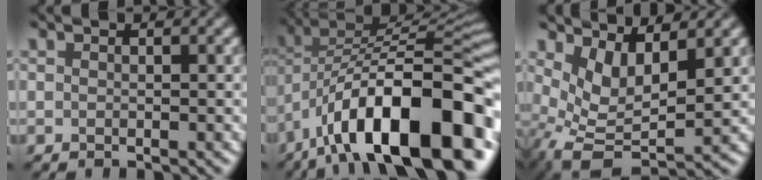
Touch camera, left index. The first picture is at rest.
{"total": 17.6, "force": [-8.5, 6.7, 13.9], "torque": [-0.189, 0.034, -0.155]}
{"total": 5.0, "force": [0.9, 2.5, 4.3], "torque": [-0.088, -0.016, 0.021]}